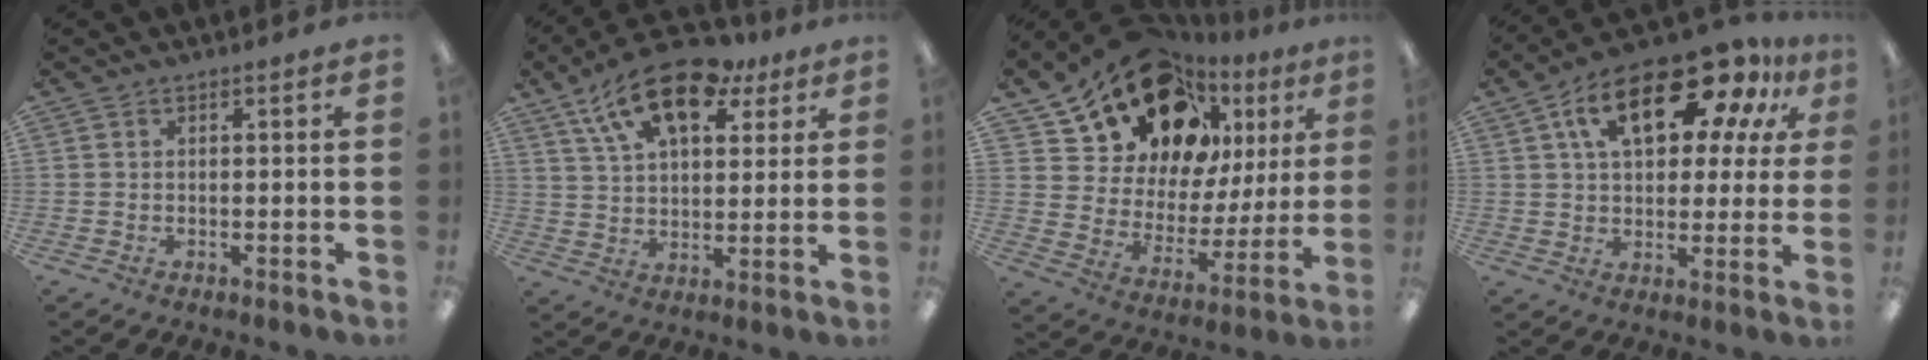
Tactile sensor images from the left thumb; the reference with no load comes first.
{"total": 16.8, "force": [9.7, 9.0, 10.4], "torque": [-0.170, -0.033, 0.171]}
{"total": 18.7, "force": [14.2, 9.9, 7.0], "torque": [-0.143, -0.100, 0.261]}
{"total": 20.7, "force": [10.3, 10.1, 14.8], "torque": [-0.241, -0.030, 0.171]}